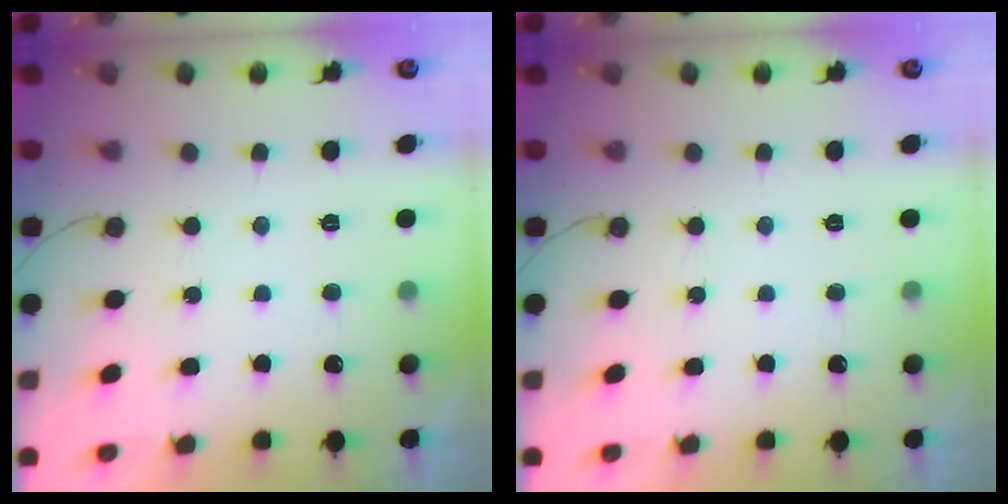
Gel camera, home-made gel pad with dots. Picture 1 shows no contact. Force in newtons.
{"total": 0.0}